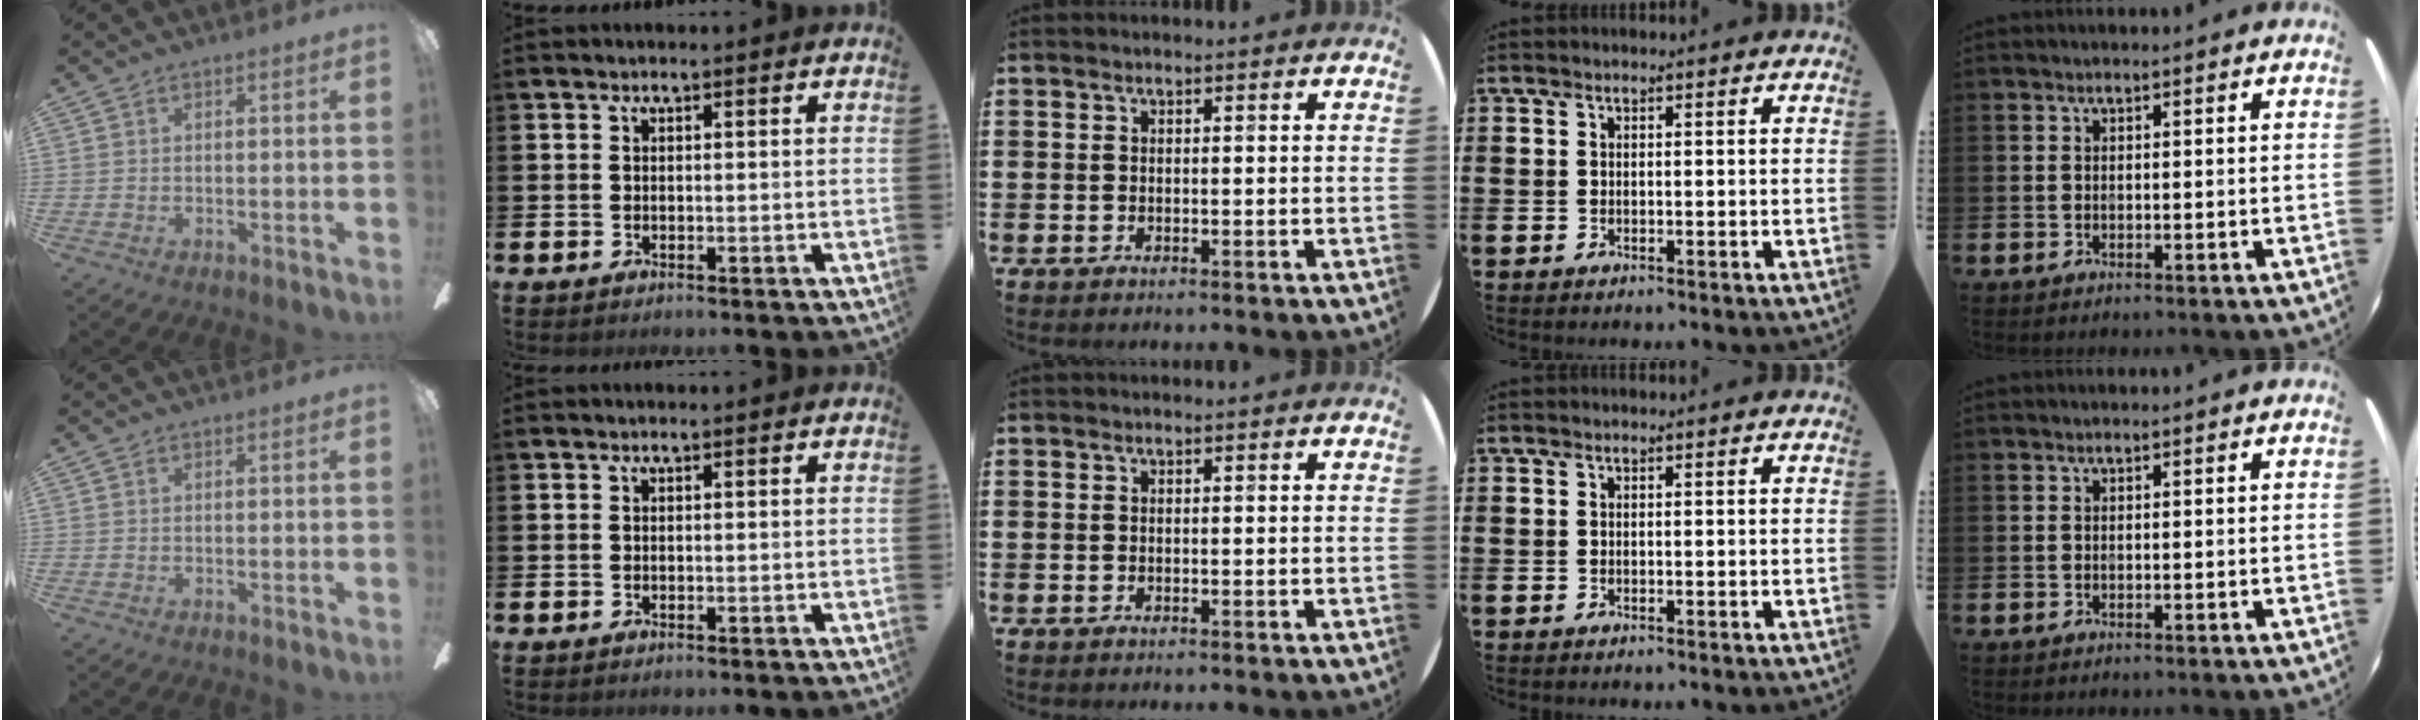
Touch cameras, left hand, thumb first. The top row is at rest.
{}